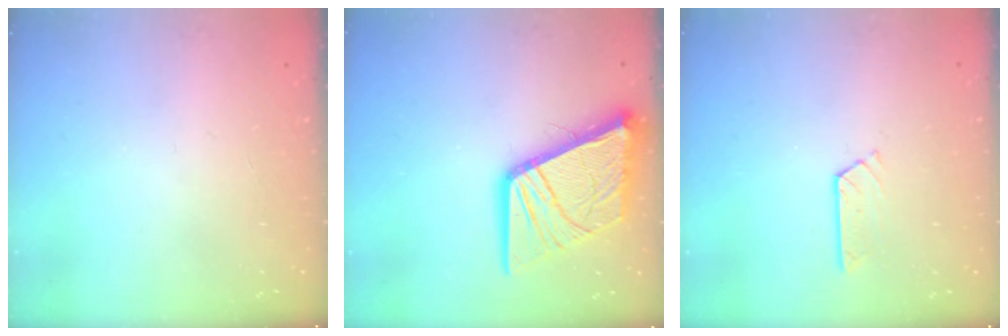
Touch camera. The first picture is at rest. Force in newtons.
{"total": 19.1, "press": 19.0, "slide": 2.4}
{"total": 4.8, "press": 4.7, "slide": 0.6}